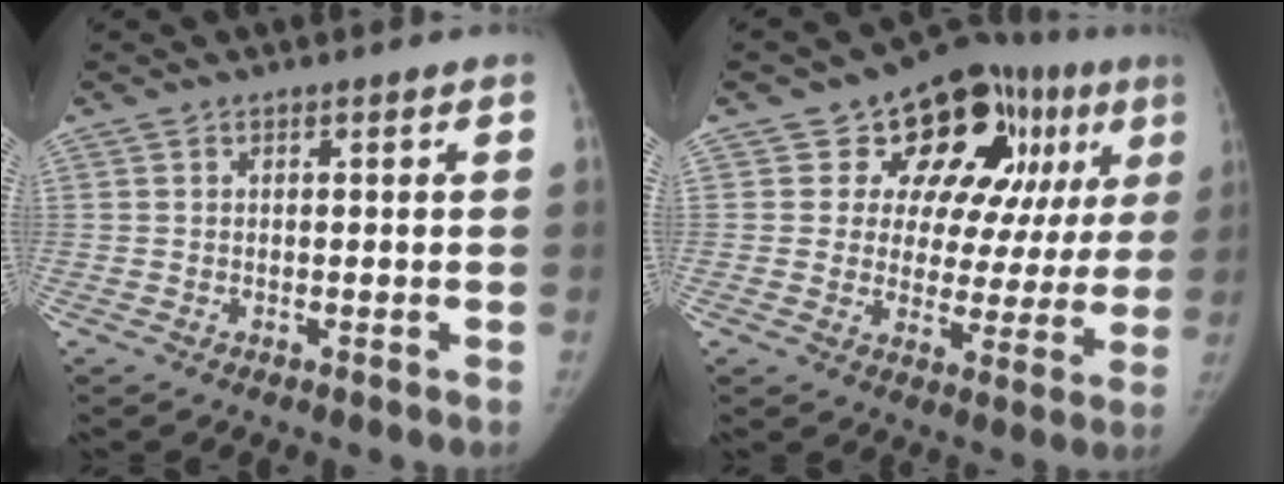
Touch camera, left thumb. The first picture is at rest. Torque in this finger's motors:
{"motor_torque": [0.06, 1.03, 0.61, -0.38, 0.02]}